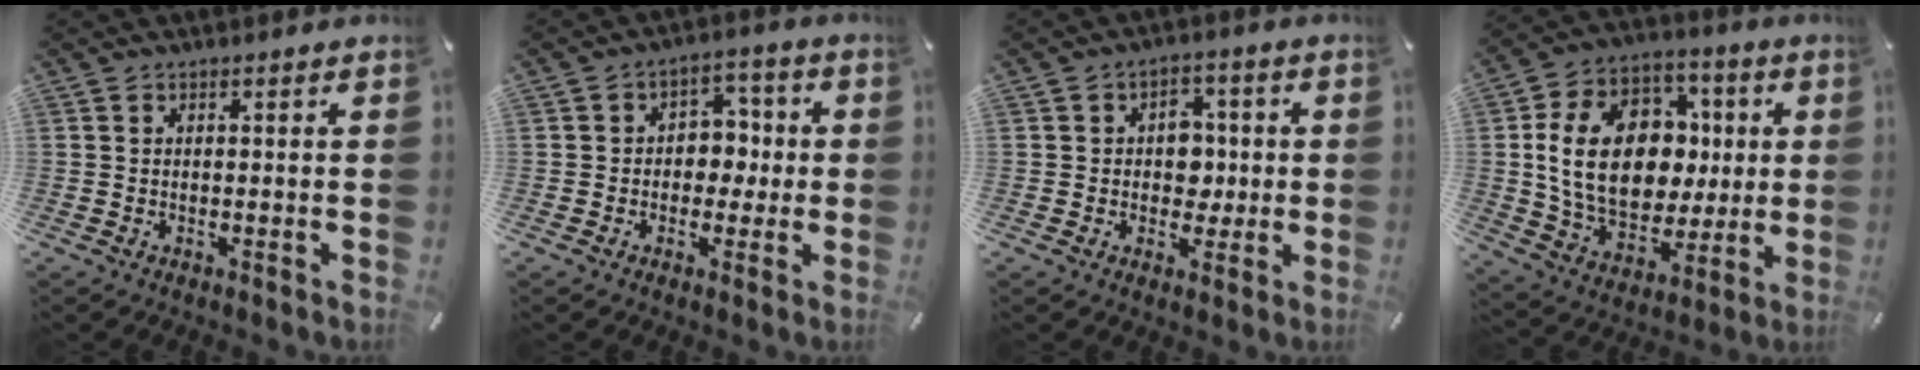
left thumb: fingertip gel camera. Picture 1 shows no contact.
{"total": 6.1, "force": [-1.4, 5.3, 2.7], "torque": [-0.035, 0.015, -0.031]}
{"total": 7.1, "force": [0.0, 6.1, 3.6], "torque": [-0.037, 0.003, -0.004]}
{"total": 20.9, "force": [1.6, 15.6, 13.8], "torque": [-0.274, 0.013, 0.036]}